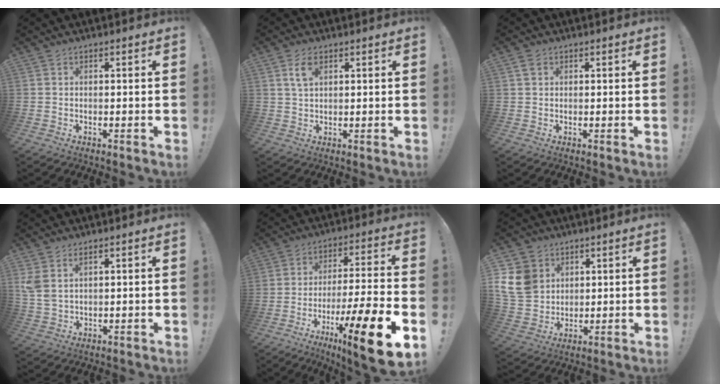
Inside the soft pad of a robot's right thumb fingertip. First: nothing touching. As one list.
[{"total": 4.9, "force": [2.3, 2.4, 3.6], "torque": [-0.063, -0.002, 0.040]}, {"total": 1.7, "force": [1.0, 1.0, 0.9], "torque": [-0.014, 0.000, 0.019]}, {"total": 4.6, "force": [2.6, 2.5, 2.9], "torque": [-0.066, -0.009, 0.050]}, {"total": 19.2, "force": [-9.7, 2.2, 16.4], "torque": [-0.257, 0.054, -0.151]}, {"total": 12.6, "force": [4.5, 10.5, 5.4], "torque": [-0.104, -0.024, 0.093]}]